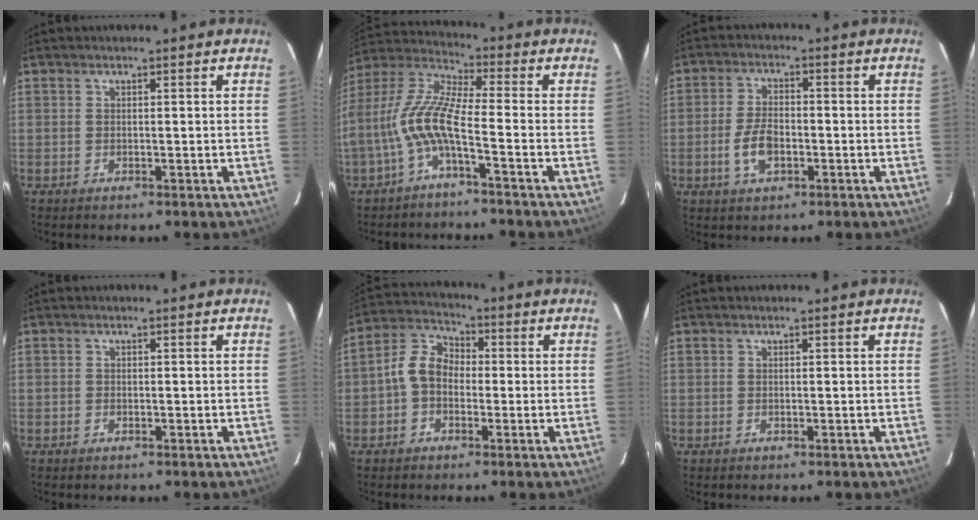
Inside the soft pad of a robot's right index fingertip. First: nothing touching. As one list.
[{"total": 10.1, "force": [-3.4, 1.4, 9.4], "torque": [-0.209, 0.011, -0.069]}, {"total": 6.3, "force": [-2.0, 3.4, 4.9], "torque": [-0.103, 0.002, -0.034]}, {"total": 0.6, "force": [-0.4, 0.4, 0.1], "torque": [-0.002, 0.001, -0.007]}, {"total": 7.0, "force": [-1.3, 5.4, 4.2], "torque": [-0.087, 0.025, -0.031]}, {"total": 0.0}]